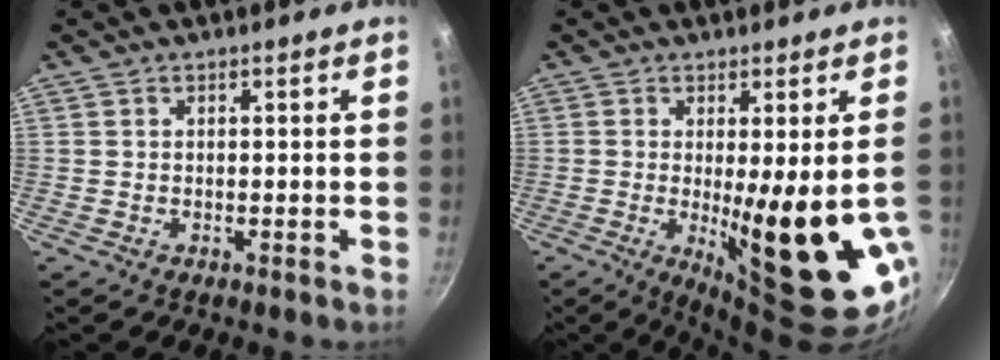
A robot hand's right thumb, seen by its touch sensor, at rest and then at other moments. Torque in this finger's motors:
{"motor_torque": [2.52, 2.48, 2.01, 0.11, 0.53]}